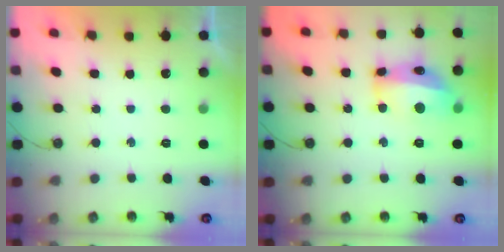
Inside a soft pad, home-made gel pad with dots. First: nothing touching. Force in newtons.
{"total": 13.1, "press": 13.0, "slide": 1.1}